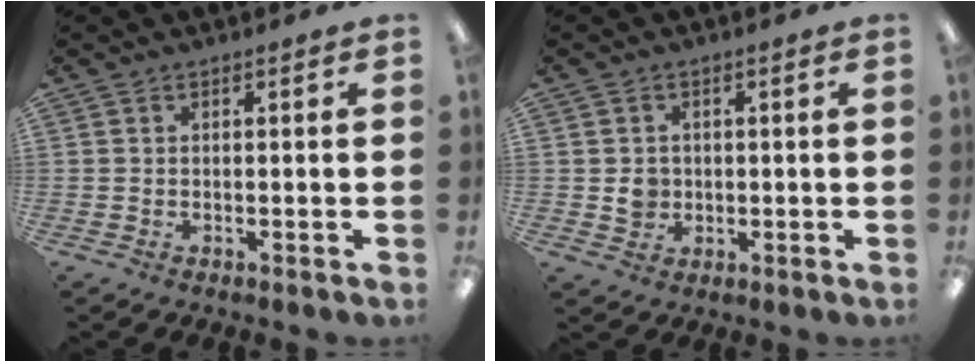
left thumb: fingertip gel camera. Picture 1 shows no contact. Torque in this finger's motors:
{"motor_torque": [0.12, 0.97, 0.32, -0.42, 0.01]}